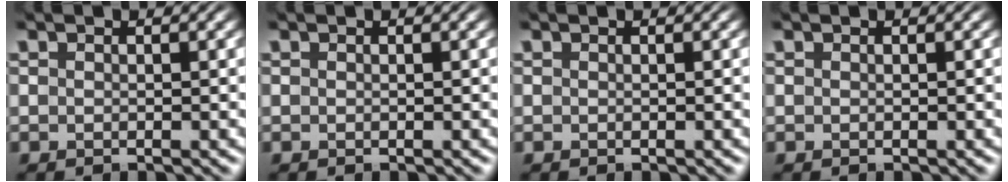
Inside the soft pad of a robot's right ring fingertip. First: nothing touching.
{"total": 0.0}
{"total": 0.0}
{"total": 0.0}